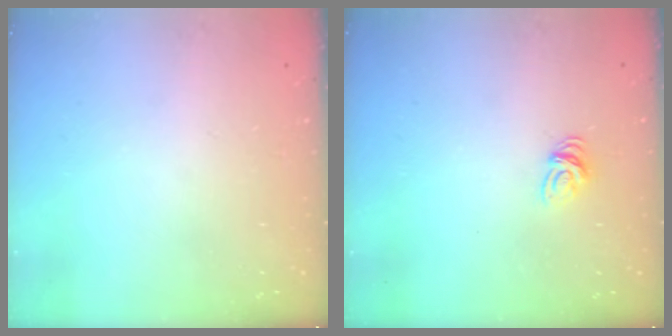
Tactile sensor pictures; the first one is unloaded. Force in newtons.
{"total": 6.2, "press": 6.2, "slide": 0.4}